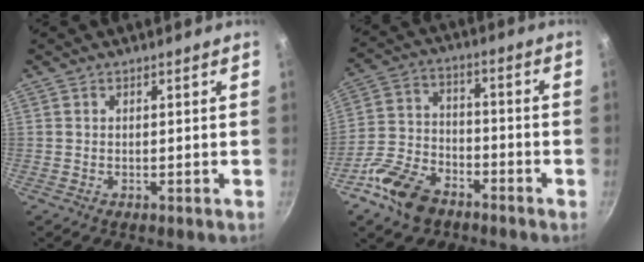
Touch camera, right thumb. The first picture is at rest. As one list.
[{"total": 10.7, "force": [-6.7, 6.1, 5.7], "torque": [-0.099, 0.041, -0.137]}]